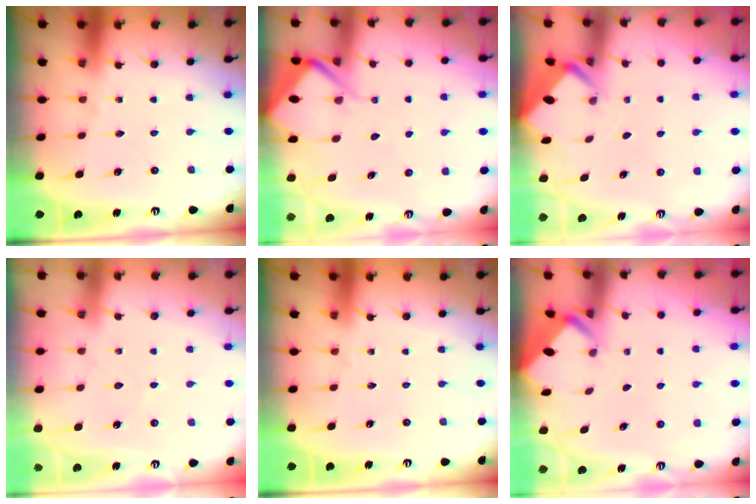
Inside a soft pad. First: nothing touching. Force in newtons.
{"total": 6.4, "press": 6.4, "slide": 0.7}
{"total": 2.0, "press": 2.0, "slide": 0.2}
{"total": 2.3, "press": 2.3, "slide": 0.3}
{"total": 0.0}
{"total": 2.0, "press": 2.0, "slide": 0.2}